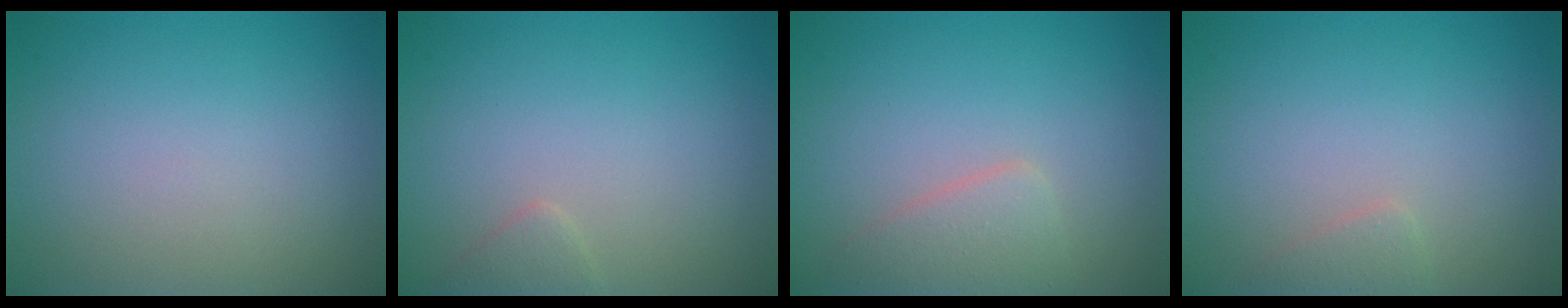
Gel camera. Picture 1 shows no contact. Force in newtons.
{"total": 1.0, "press": 1.0, "slide": 0.1}
{"total": 2.4, "press": 2.4, "slide": 0.1}
{"total": 1.0, "press": 1.0, "slide": 0.1}